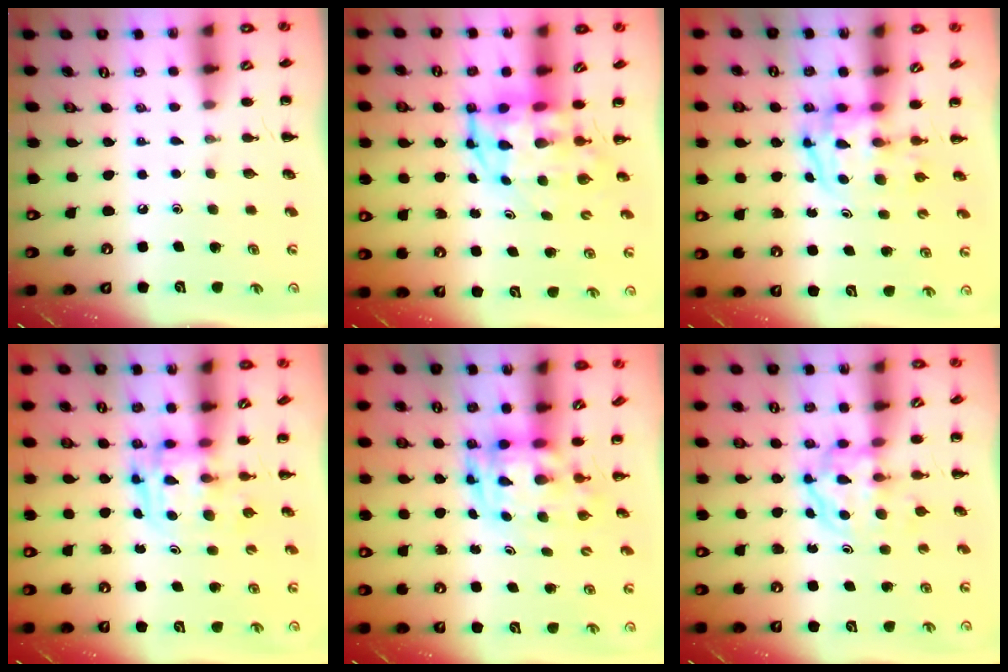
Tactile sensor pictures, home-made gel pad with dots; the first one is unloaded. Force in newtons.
{"total": 5.4, "press": 5.0, "slide": 1.8}
{"total": 3.8, "press": 3.8, "slide": 0.6}
{"total": 3.3, "press": 3.3, "slide": 0.5}
{"total": 3.1, "press": 3.1, "slide": 0.7}
{"total": 3.9, "press": 3.9, "slide": 0.4}